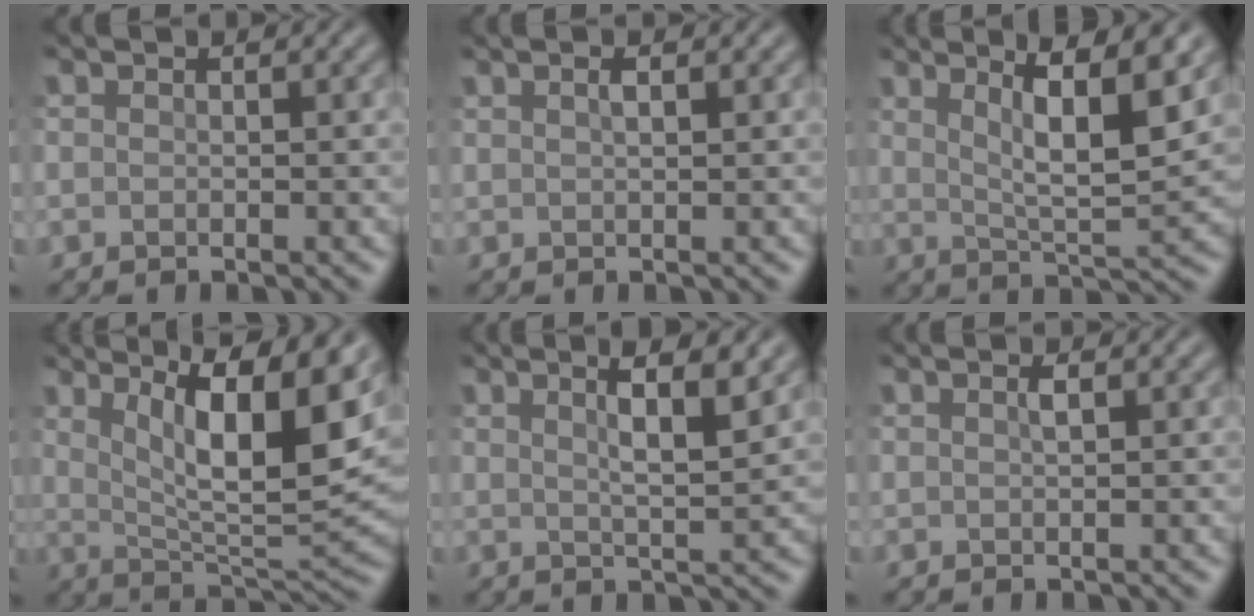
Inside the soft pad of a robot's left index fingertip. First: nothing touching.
{"total": 1.4, "force": [0.7, 0.4, 1.2], "torque": [-0.015, 0.002, 0.010]}
{"total": 7.4, "force": [3.1, 1.7, 6.5], "torque": [-0.099, -0.001, 0.056]}
{"total": 11.4, "force": [4.8, 3.0, 9.9], "torque": [-0.146, -0.005, 0.081]}
{"total": 4.8, "force": [2.3, 0.9, 4.1], "torque": [-0.062, 0.007, 0.029]}
{"total": 0.8, "force": [0.3, 0.2, 0.7], "torque": [-0.017, 0.001, 0.005]}